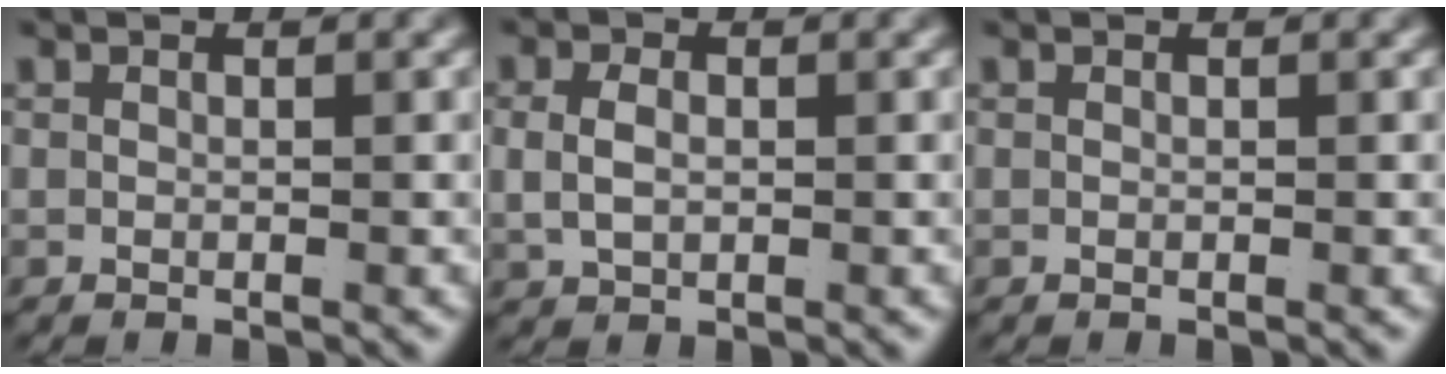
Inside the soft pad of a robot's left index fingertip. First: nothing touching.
{"total": 2.1, "force": [0.1, 1.3, 1.6], "torque": [-0.038, -0.007, 0.013]}
{"total": 0.0}